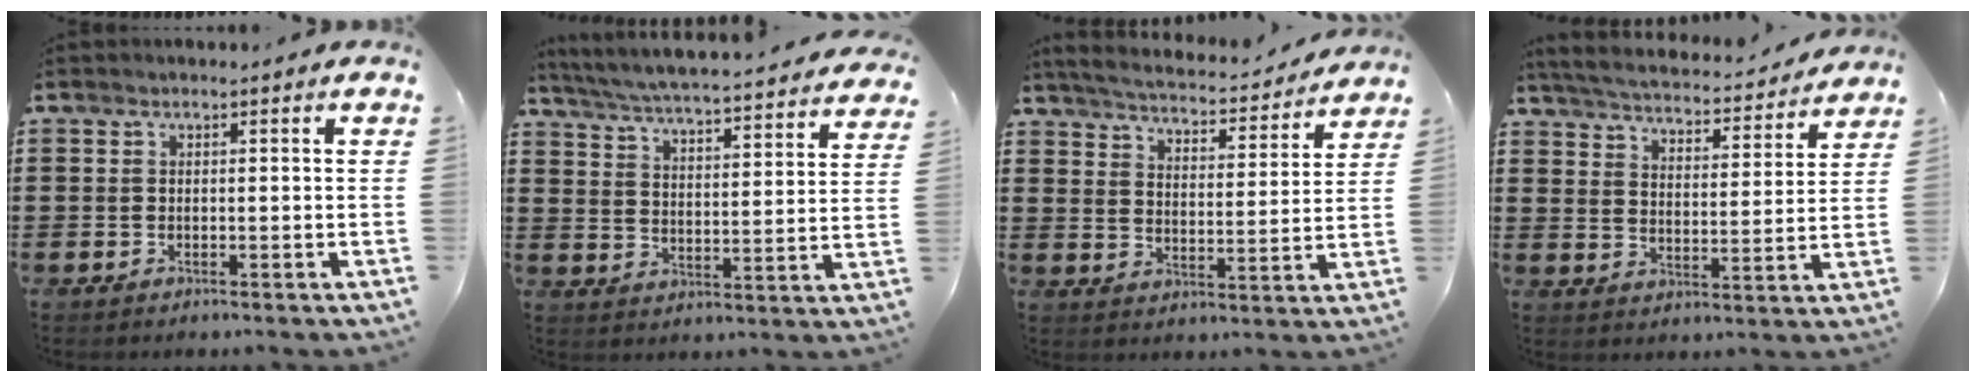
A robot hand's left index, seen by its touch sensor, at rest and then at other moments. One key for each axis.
{"total": 4.7, "fx": 4.5, "fy": -0.5, "fz": 1.4, "tx": -0.051, "ty": -0.039, "tz": 0.069}
{"total": 4.0, "fx": 3.9, "fy": -0.2, "fz": 0.6, "tx": -0.036, "ty": -0.034, "tz": 0.061}
{"total": 4.0, "fx": 3.9, "fy": -0.1, "fz": 0.5, "tx": -0.034, "ty": -0.034, "tz": 0.061}